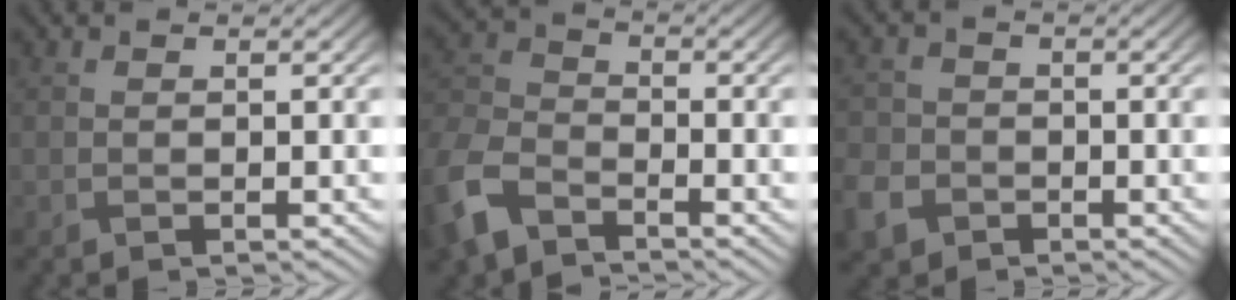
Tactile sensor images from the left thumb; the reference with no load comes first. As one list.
[{"total": 9.0, "force": [-5.9, 5.0, 4.6], "torque": [-0.125, -0.018, -0.136]}, {"total": 4.5, "force": [-2.5, 3.4, 1.6], "torque": [-0.054, -0.007, -0.058]}]